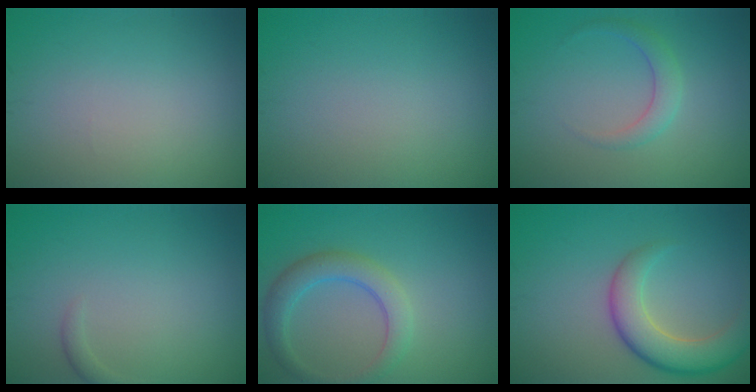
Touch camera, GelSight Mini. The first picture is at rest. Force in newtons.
{"total": 0.0}
{"total": 2.0, "press": 2.0, "slide": 0.1}
{"total": 0.8, "press": 0.8, "slide": 0.1}
{"total": 3.6, "press": 3.6, "slide": 0.2}
{"total": 5.6, "press": 5.6, "slide": 0.3}